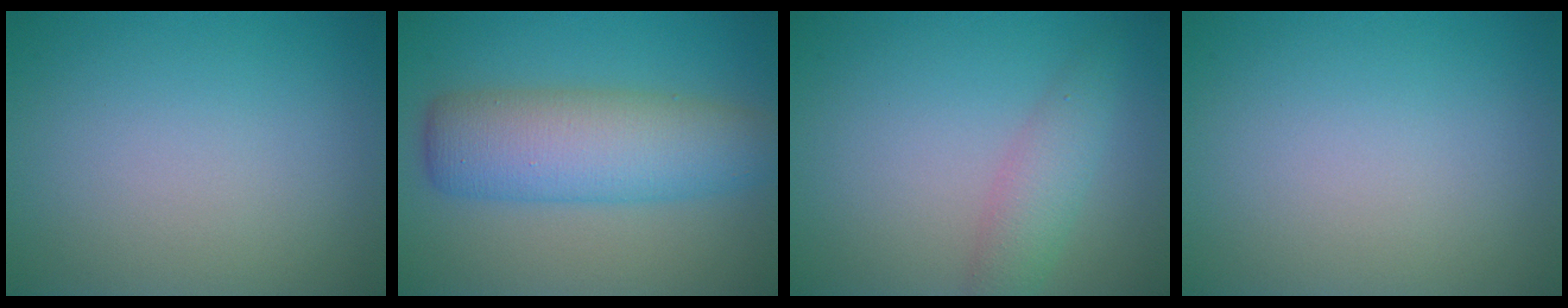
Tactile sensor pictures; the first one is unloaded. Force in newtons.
{"total": 7.3, "press": 7.3, "slide": 0.2}
{"total": 2.6, "press": 2.6, "slide": 0.0}
{"total": 0.0}